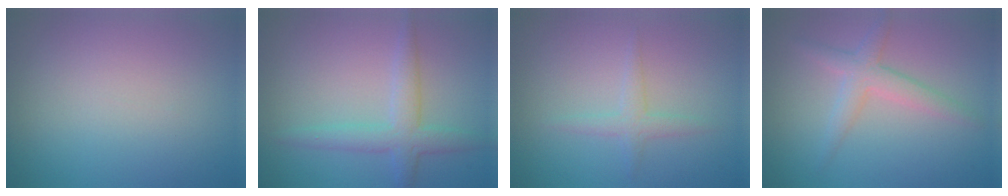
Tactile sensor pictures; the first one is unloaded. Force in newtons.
{"total": 3.1, "press": 3.0, "slide": 0.1}
{"total": 1.5, "press": 1.5, "slide": 0.0}
{"total": 2.6, "press": 2.6, "slide": 0.1}